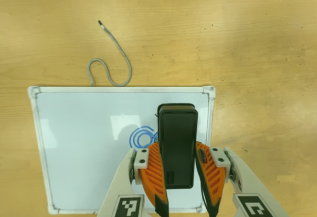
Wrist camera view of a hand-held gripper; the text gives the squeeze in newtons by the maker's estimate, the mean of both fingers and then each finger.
{"total": 7.1, "left": 5.3, "right": 8.9}